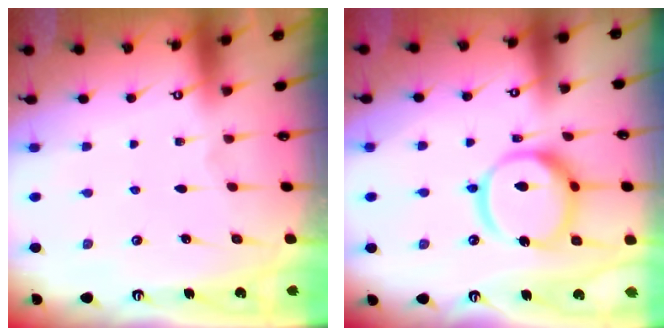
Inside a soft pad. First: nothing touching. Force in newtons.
{"total": 15.5, "press": 15.4, "slide": 1.5}